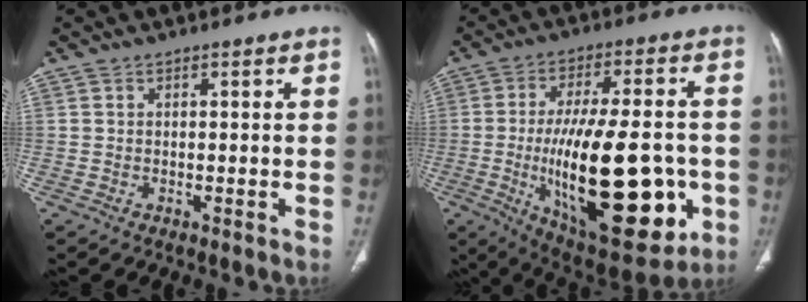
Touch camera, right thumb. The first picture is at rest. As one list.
[{"total": 28.1, "force": [-5.6, 11.6, 24.9], "torque": [-0.385, -0.007, -0.062]}]